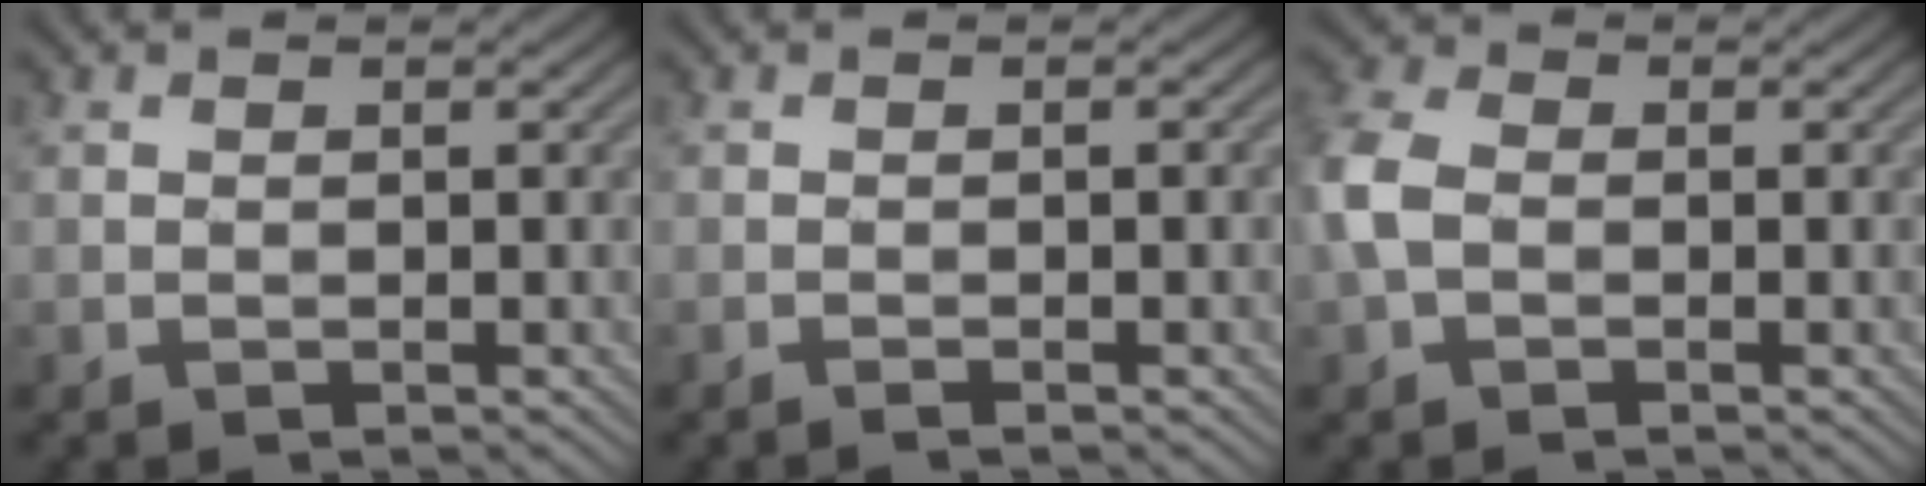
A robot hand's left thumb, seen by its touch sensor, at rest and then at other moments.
{"total": 1.8, "force": [-0.7, 0.2, 1.6], "torque": [-0.021, 0.005, -0.016]}
{"total": 4.7, "force": [-0.7, 3.3, 3.3], "torque": [-0.090, 0.006, -0.025]}